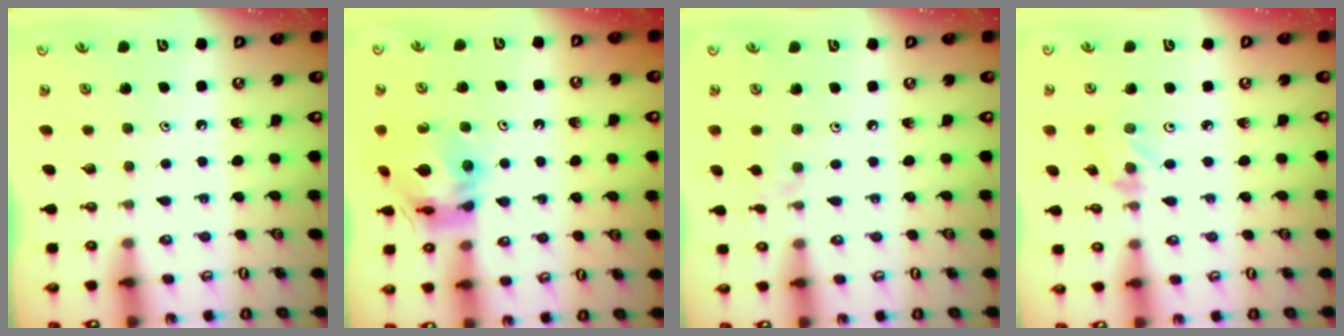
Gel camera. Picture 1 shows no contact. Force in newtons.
{"total": 11.4, "press": 11.3, "slide": 1.4}
{"total": 2.1, "press": 2.1, "slide": 0.5}
{"total": 2.1, "press": 2.0, "slide": 0.4}